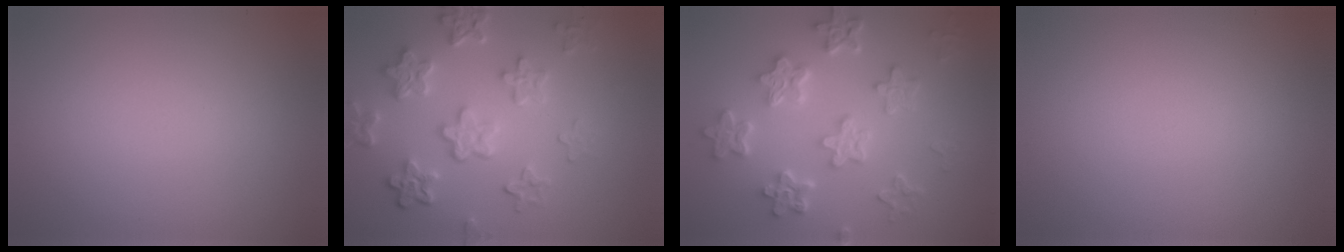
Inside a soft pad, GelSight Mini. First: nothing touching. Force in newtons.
{"total": 6.0, "press": 4.5, "slide": 4.0}
{"total": 6.5, "press": 5.1, "slide": 4.1}
{"total": 0.0}